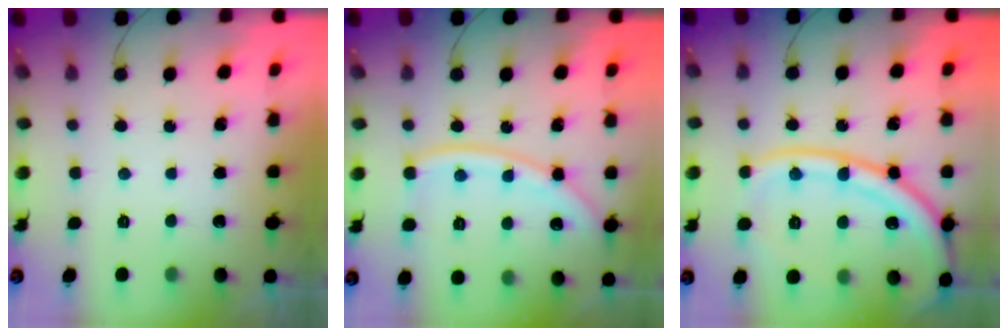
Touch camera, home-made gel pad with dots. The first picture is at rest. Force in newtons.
{"total": 12.2, "press": 12.1, "slide": 1.7}
{"total": 20.5, "press": 20.4, "slide": 2.2}